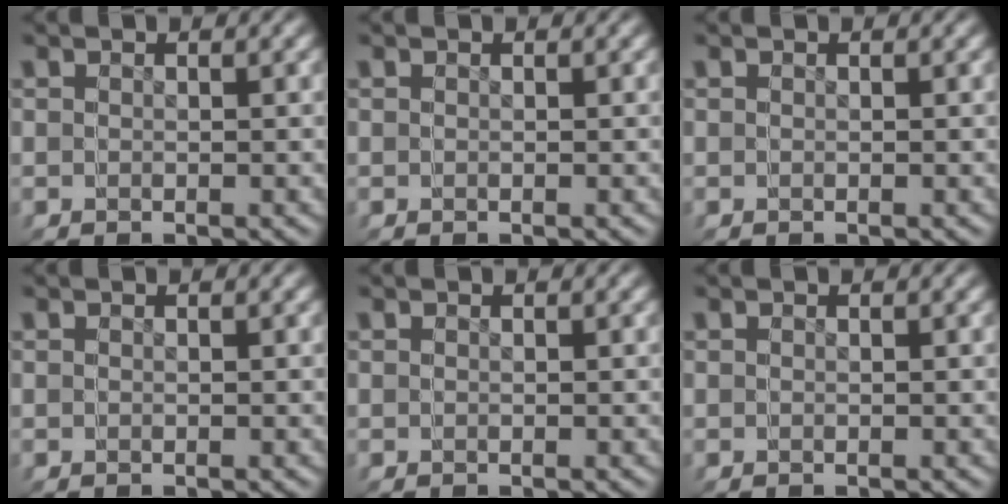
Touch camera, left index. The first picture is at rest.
{"total": 0.0}
{"total": 0.0}
{"total": 0.0}
{"total": 0.0}
{"total": 0.0}